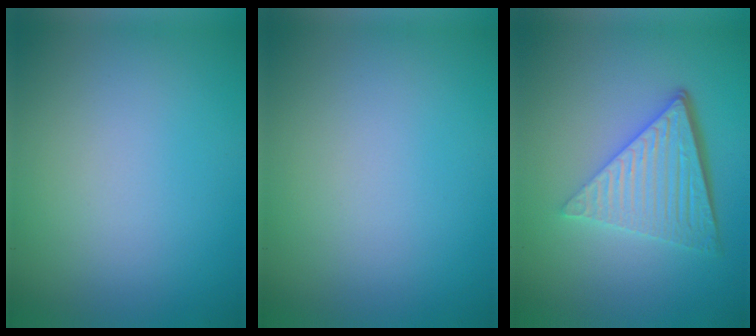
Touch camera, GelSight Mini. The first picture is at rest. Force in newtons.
{"total": 0.0}
{"total": 6.3, "press": 4.2, "slide": 4.6}